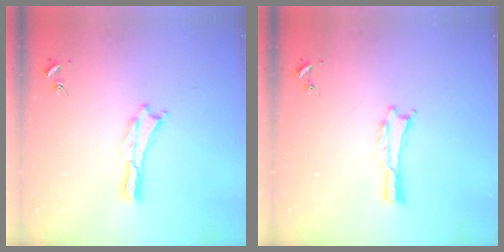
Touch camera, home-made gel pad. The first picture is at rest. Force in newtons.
{"total": 0.0}